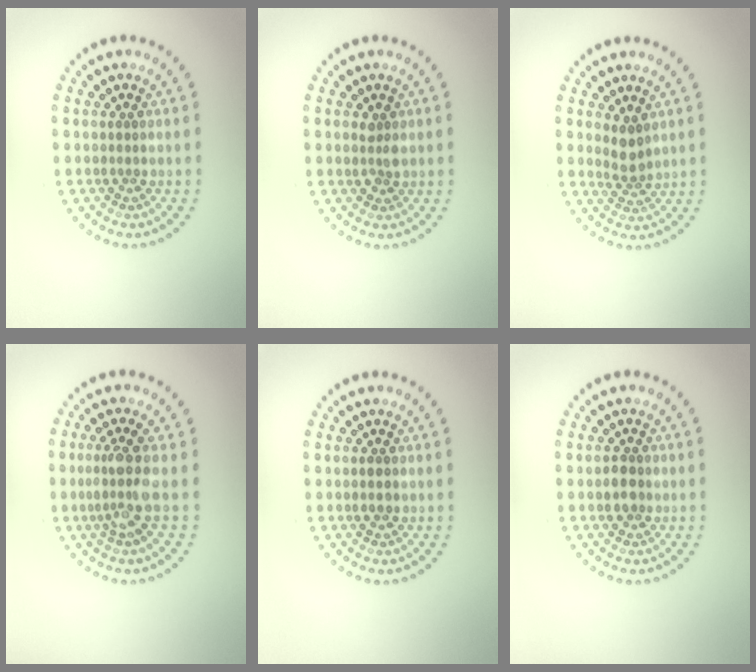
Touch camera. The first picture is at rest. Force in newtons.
{"total": 1.0, "press": 1.0, "slide": 0.3}
{"total": 2.1, "press": 1.7, "slide": 1.2}
{"total": 3.1, "press": 2.3, "slide": 2.1}
{"total": 1.3, "press": 1.3, "slide": 0.1}
{"total": 1.8, "press": 1.7, "slide": 0.6}